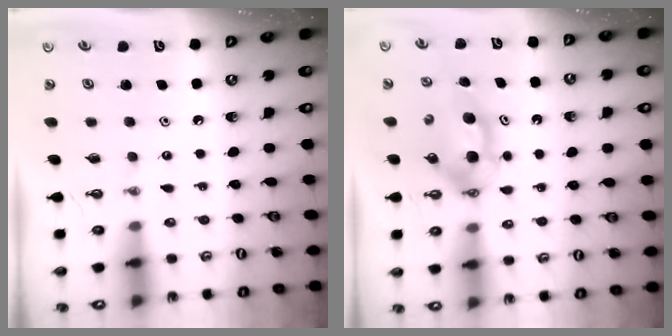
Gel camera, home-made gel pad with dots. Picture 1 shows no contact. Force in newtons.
{"total": 6.7, "press": 5.7, "slide": 3.5}